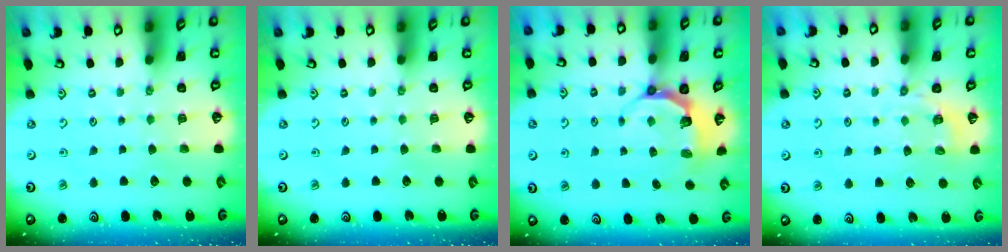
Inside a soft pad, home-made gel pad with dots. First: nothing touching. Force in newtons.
{"total": 0.0}
{"total": 5.6, "press": 4.5, "slide": 3.3}
{"total": 2.3, "press": 1.4, "slide": 1.8}